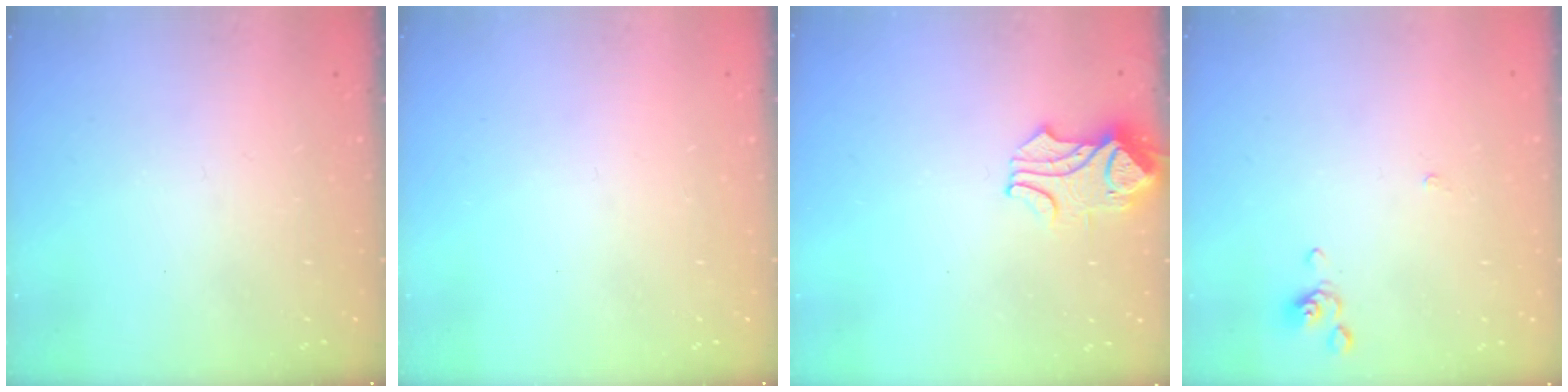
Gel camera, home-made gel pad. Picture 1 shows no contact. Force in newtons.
{"total": 0.0}
{"total": 1.6, "press": 1.5, "slide": 0.5}
{"total": 0.0}